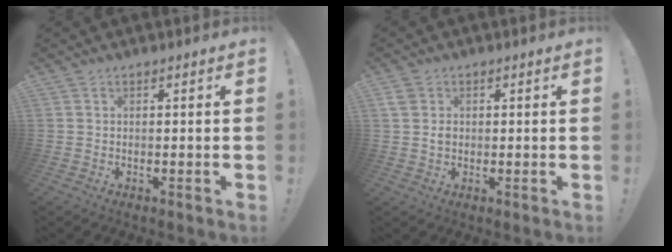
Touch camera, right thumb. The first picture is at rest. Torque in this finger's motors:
{"motor_torque": [-0.21, 0.19, 0.60, -0.05, 0.00]}